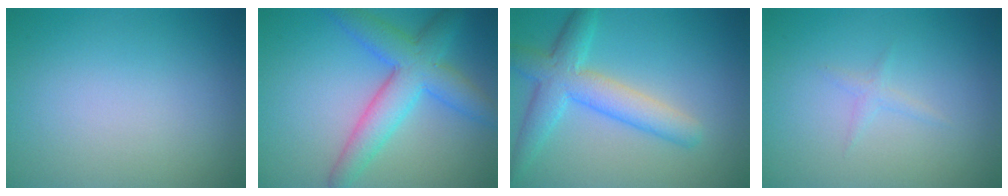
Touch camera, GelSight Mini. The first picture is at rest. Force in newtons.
{"total": 6.1, "press": 6.1, "slide": 0.1}
{"total": 5.1, "press": 5.1, "slide": 0.1}
{"total": 0.9, "press": 0.9, "slide": 0.0}